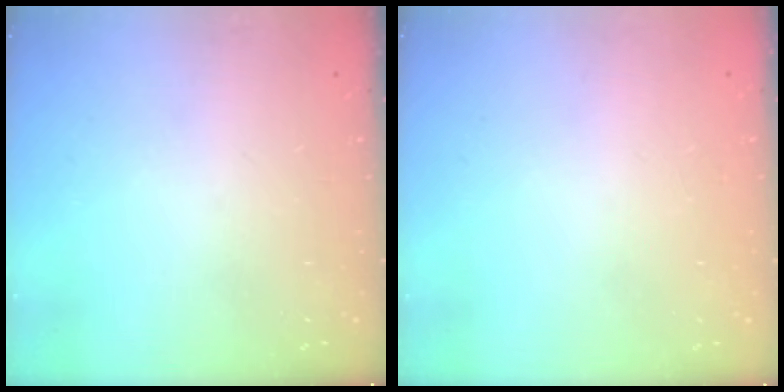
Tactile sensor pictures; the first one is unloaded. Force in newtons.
{"total": 1.9, "press": 1.9, "slide": 0.1}